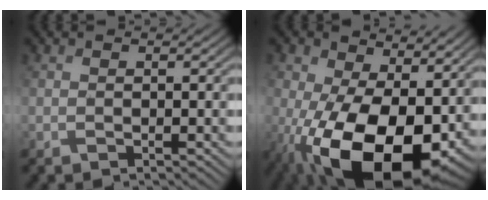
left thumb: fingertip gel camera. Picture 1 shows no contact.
{"total": 19.9, "force": [-3.0, 12.5, 15.2], "torque": [-0.264, -0.069, -0.025]}